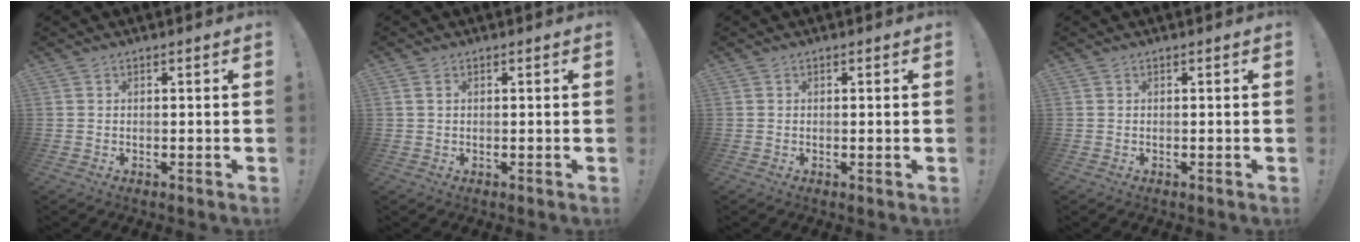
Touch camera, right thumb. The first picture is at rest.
{"total": 1.4, "force": [0.6, 0.9, 0.9], "torque": [-0.011, 0.001, 0.009]}
{"total": 0.6, "force": [0.1, -0.3, 0.5], "torque": [-0.004, -0.002, 0.000]}
{"total": 0.0}